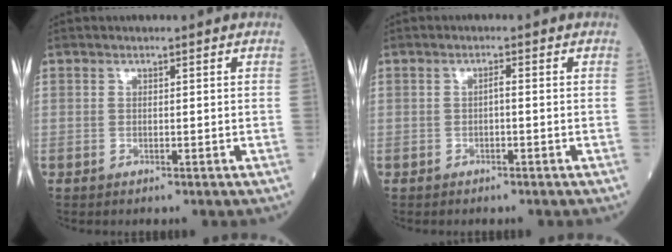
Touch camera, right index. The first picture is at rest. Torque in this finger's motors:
{"motor_torque": [0.21, -0.05, 0.07, 0.02]}